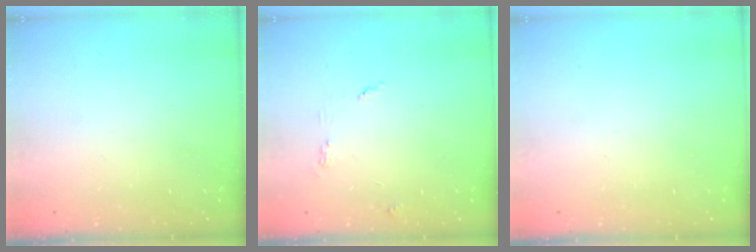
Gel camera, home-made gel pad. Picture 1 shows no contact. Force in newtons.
{"total": 3.9, "press": 3.9, "slide": 0.3}
{"total": 0.0}